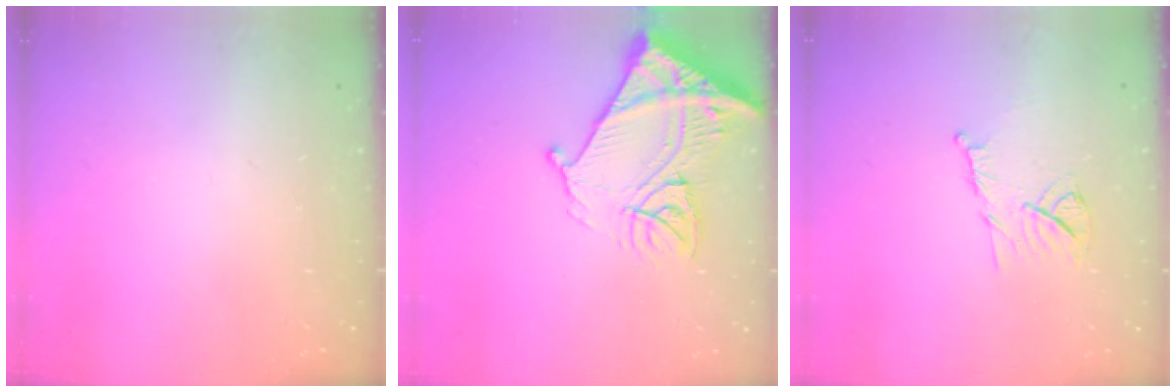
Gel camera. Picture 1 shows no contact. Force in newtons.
{"total": 19.3, "press": 19.2, "slide": 2.2}
{"total": 8.6, "press": 8.6, "slide": 0.7}